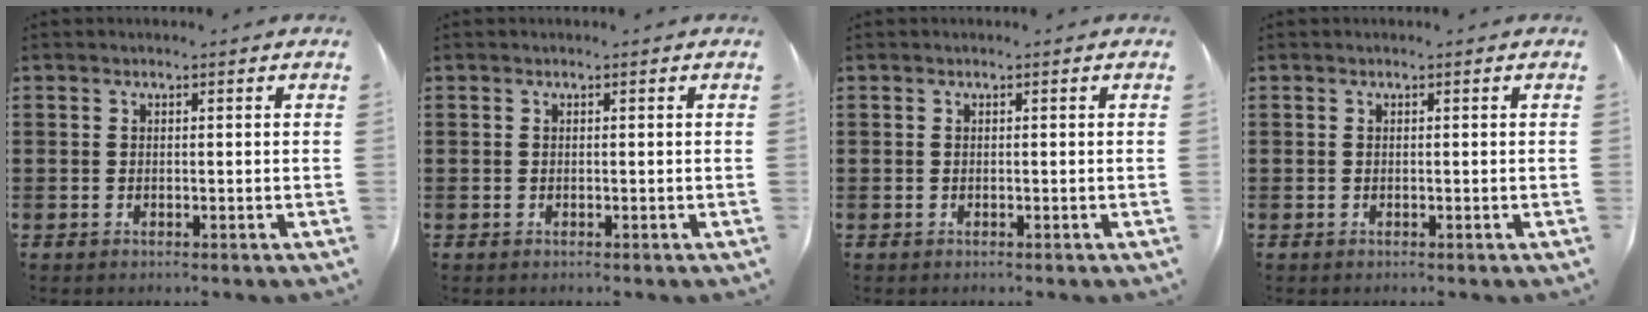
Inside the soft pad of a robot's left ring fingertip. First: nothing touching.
{"total": 0.0}
{"total": 0.0}
{"total": 0.0}